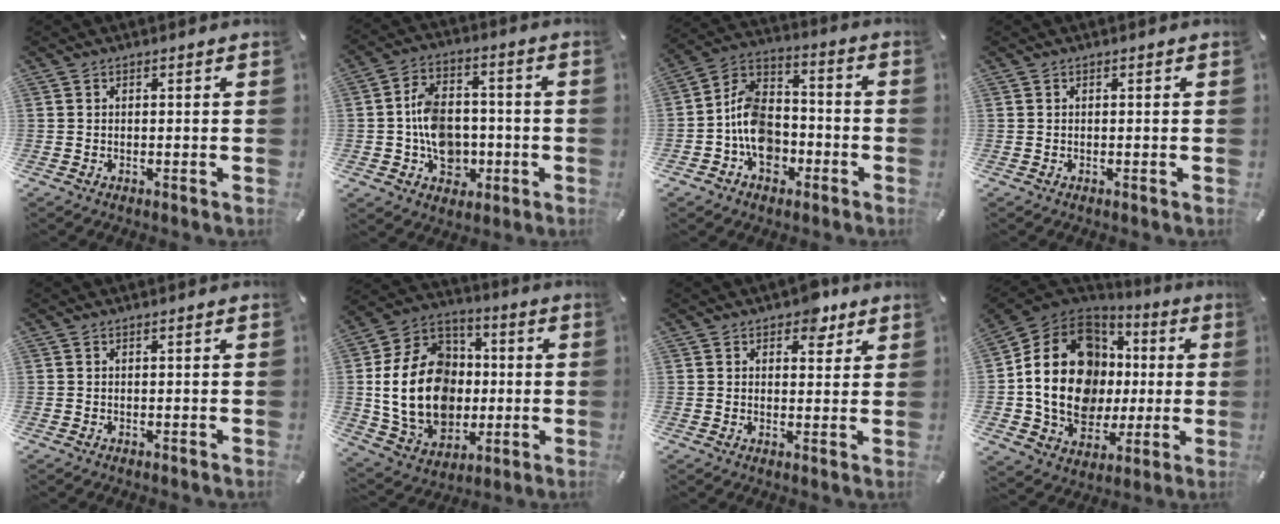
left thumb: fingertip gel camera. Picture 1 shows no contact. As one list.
[{"total": 11.5, "force": [-2.1, 9.4, 6.3], "torque": [-0.108, 0.023, -0.031]}, {"total": 11.8, "force": [-4.5, 9.1, 6.0], "torque": [-0.138, 0.027, -0.084]}, {"total": 0.0}, {"total": 0.0}, {"total": 22.6, "force": [-1.4, 17.6, 14.1], "torque": [-0.297, 0.017, -0.012]}, {"total": 5.5, "force": [3.5, 3.5, 2.5], "torque": [-0.012, -0.012, 0.053]}, {"total": 20.8, "force": [0.8, 16.8, 12.2], "torque": [-0.242, -0.007, 0.021]}]